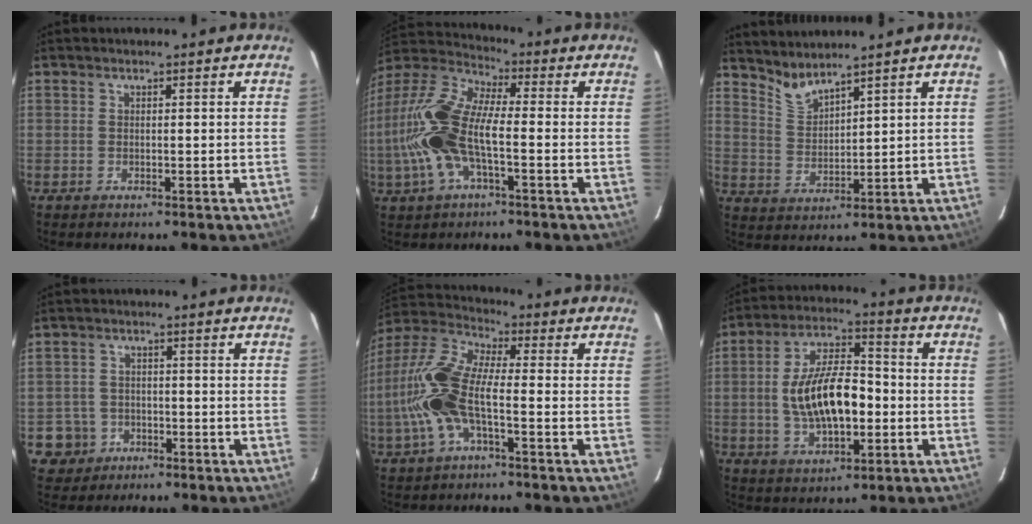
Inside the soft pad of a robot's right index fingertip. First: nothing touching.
{"total": 17.2, "force": [-3.1, 6.6, 15.6], "torque": [-0.327, 0.005, -0.069]}
{"total": 5.2, "force": [4.8, 0.7, 1.7], "torque": [-0.033, -0.005, 0.101]}
{"total": 5.7, "force": [-2.2, 5.2, 0.2], "torque": [-0.018, 0.025, -0.035]}
{"total": 14.2, "force": [-3.1, 4.8, 12.9], "torque": [-0.281, 0.005, -0.065]}
{"total": 14.4, "force": [-1.6, 6.6, 12.7], "torque": [-0.238, 0.012, -0.022]}